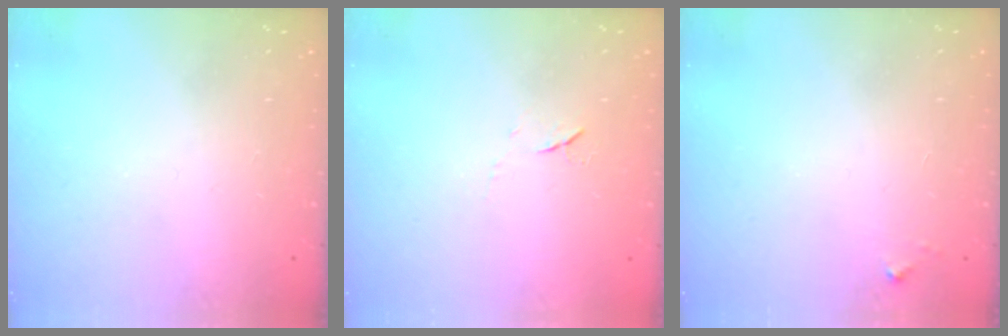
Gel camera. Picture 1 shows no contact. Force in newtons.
{"total": 4.6, "press": 4.6, "slide": 0.7}
{"total": 2.8, "press": 2.8, "slide": 0.2}